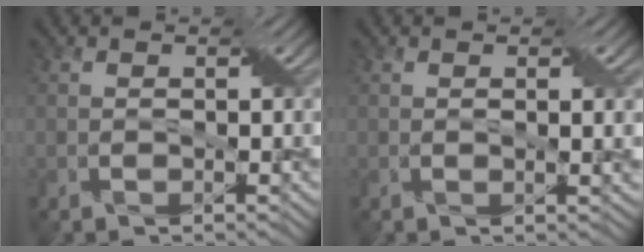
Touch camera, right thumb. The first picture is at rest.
{"total": 1.6, "force": [0.6, 0.0, 1.5], "torque": [-0.020, 0.002, 0.009]}